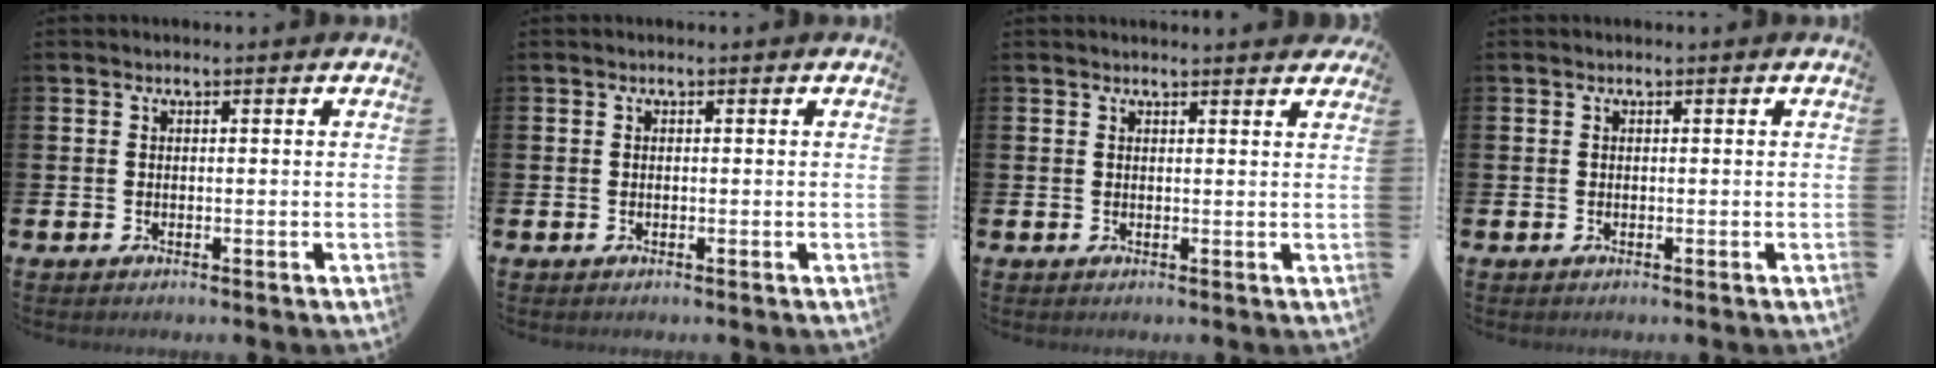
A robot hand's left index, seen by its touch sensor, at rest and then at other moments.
{"total": 0.0}
{"total": 1.1, "force": [1.0, -0.1, 0.0], "torque": [0.013, -0.008, 0.017]}
{"total": 0.0}